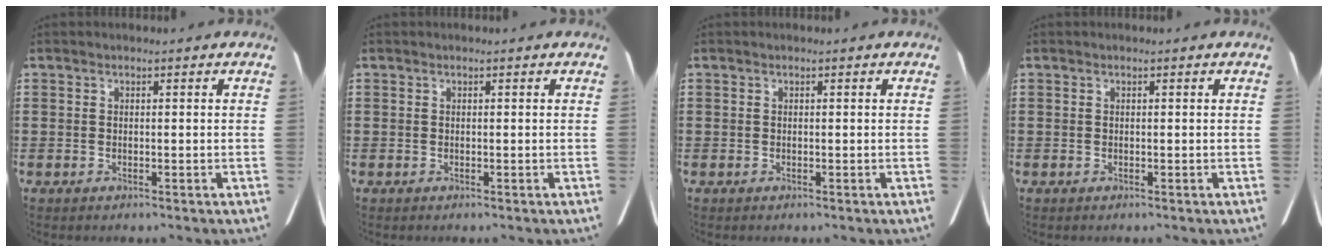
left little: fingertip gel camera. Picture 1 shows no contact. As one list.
[{"total": 0.0}, {"total": 0.0}, {"total": 0.0}]